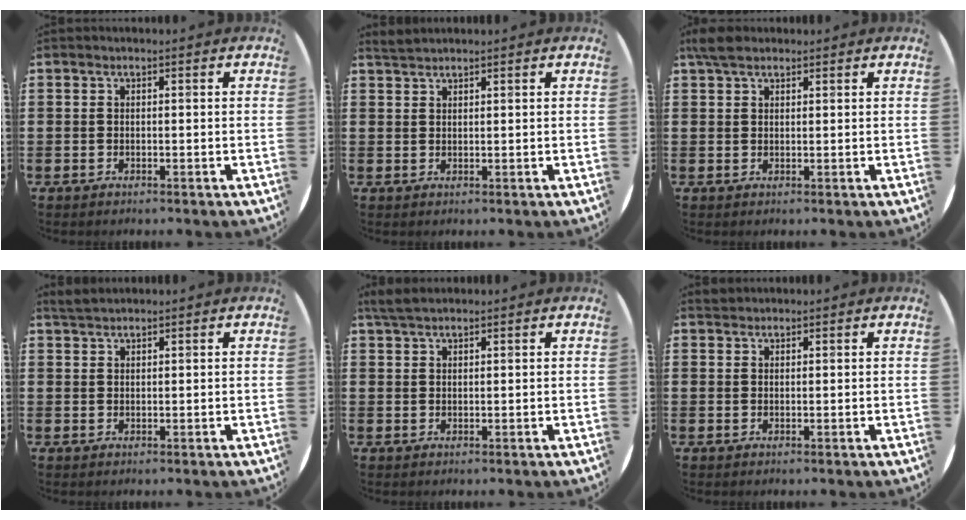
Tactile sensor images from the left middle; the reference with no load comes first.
{"total": 1.5, "force": [1.5, 0.0, 0.2], "torque": [-0.006, 0.001, 0.029]}
{"total": 2.9, "force": [2.3, 1.1, 1.3], "torque": [-0.024, 0.003, 0.042]}
{"total": 1.8, "force": [1.7, 0.3, 0.5], "torque": [-0.014, 0.003, 0.033]}
{"total": 2.9, "force": [2.4, 0.7, 1.4], "torque": [-0.033, 0.005, 0.046]}
{"total": 1.0, "force": [0.9, 0.2, -0.1], "torque": [0.008, -0.002, 0.018]}